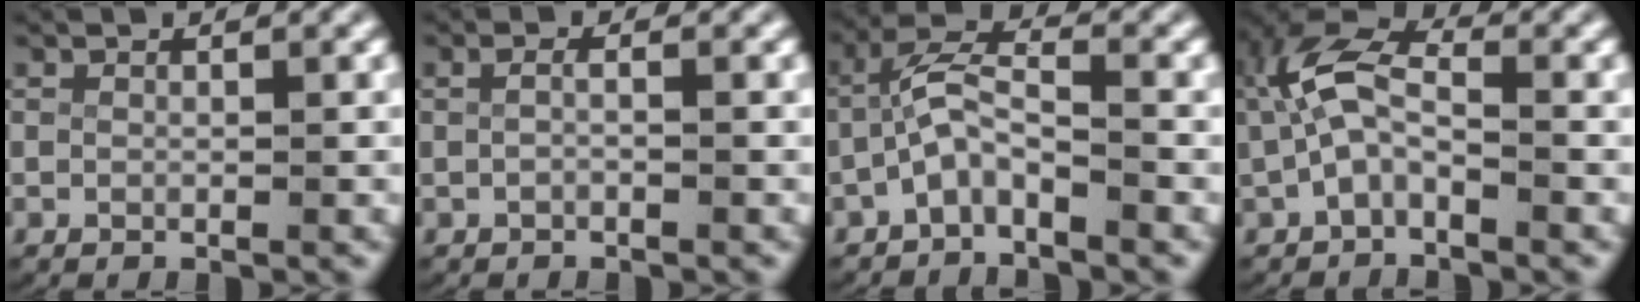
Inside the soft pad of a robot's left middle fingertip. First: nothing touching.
{"total": 0.8, "force": [-0.4, 0.0, 0.7], "torque": [-0.017, -0.004, -0.003]}
{"total": 4.1, "force": [-1.4, 2.6, 2.8], "torque": [-0.060, -0.005, -0.032]}
{"total": 5.6, "force": [0.3, 3.7, 4.1], "torque": [-0.093, -0.008, 0.000]}